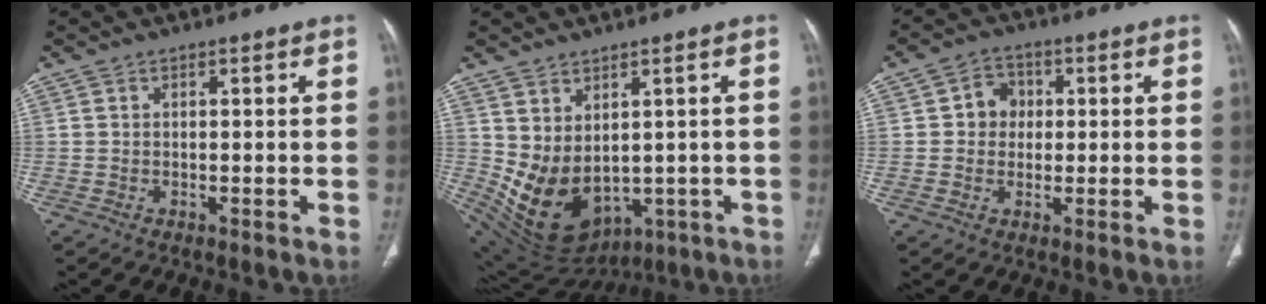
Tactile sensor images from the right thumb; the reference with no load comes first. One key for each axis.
{"total": 12.6, "fx": -0.2, "fy": 8.7, "fz": 9.2, "tx": -0.153, "ty": -0.014, "tz": 0.039}
{"total": 5.2, "fx": 0.5, "fy": 4.7, "fz": 2.3, "tx": -0.005, "ty": 0.008, "tz": 0.002}